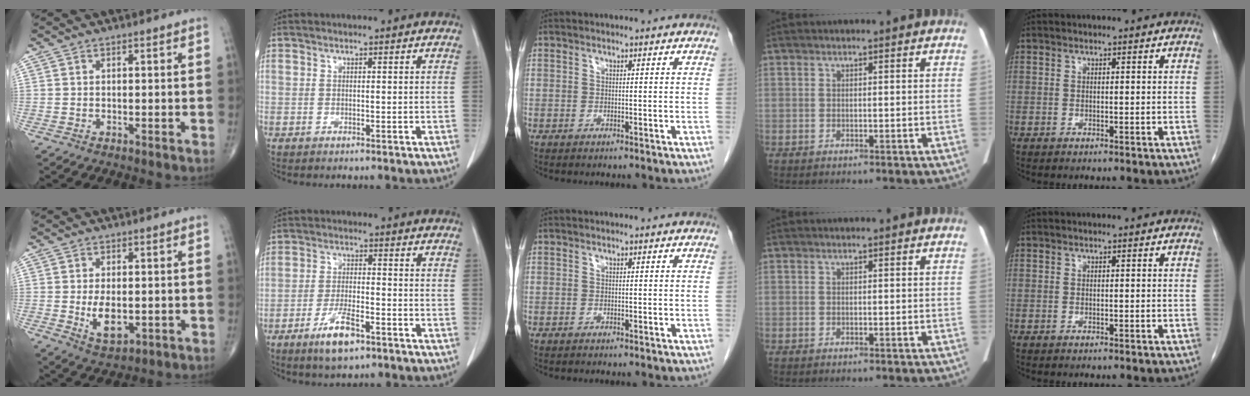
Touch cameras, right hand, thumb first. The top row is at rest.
{"thumb": {"total": 6.6, "force": [-0.8, 3.6, 5.4], "torque": [-0.085, -0.011, -0.003]}, "index": {"total": 7.0, "force": [-4.2, 1.9, 5.3], "torque": [-0.104, -0.007, -0.069]}}